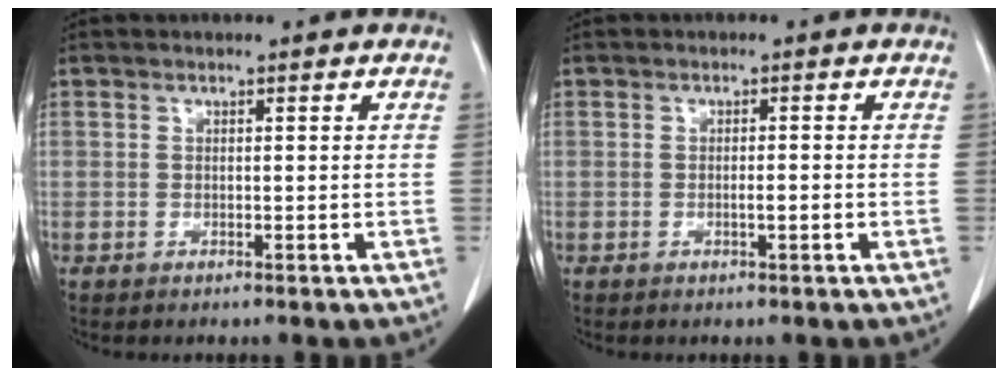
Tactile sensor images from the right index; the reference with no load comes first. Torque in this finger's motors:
{"motor_torque": [0.36, -0.35, 0.09, 0.05]}